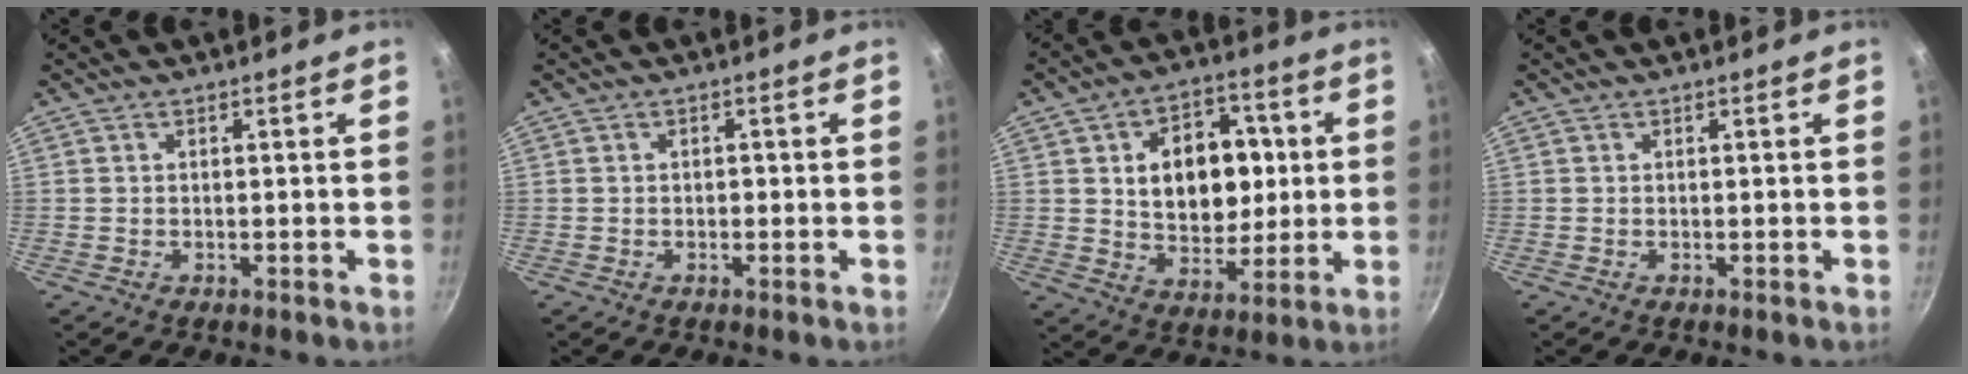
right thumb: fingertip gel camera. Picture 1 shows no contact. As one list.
[{"total": 0.7, "force": [-0.2, 0.6, 0.4], "torque": [-0.004, 0.003, -0.003]}, {"total": 16.0, "force": [2.5, 11.4, 11.0], "torque": [-0.114, 0.000, 0.042]}, {"total": 0.0}]